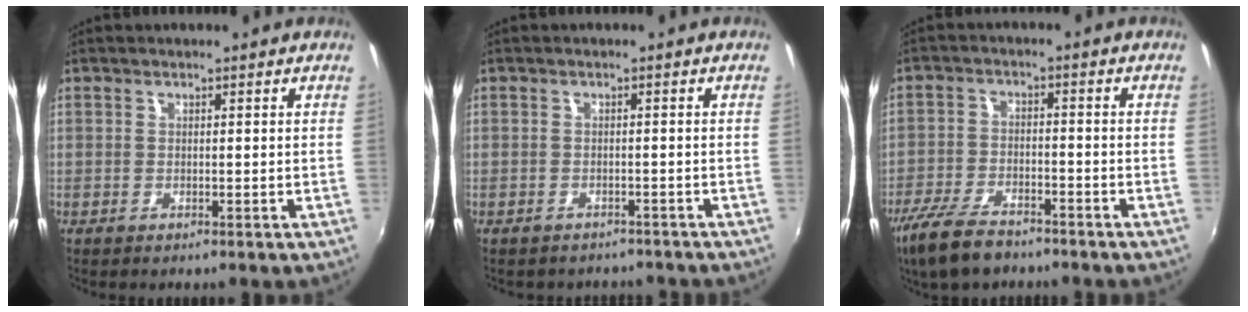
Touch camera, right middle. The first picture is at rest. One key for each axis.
{"total": 4.7, "fx": -4.1, "fy": 2.0, "fz": 1.0, "tx": -0.024, "ty": -0.012, "tz": -0.051}
{"total": 10.2, "fx": -7.8, "fy": 3.8, "fz": 5.4, "tx": -0.137, "ty": -0.022, "tz": -0.147}